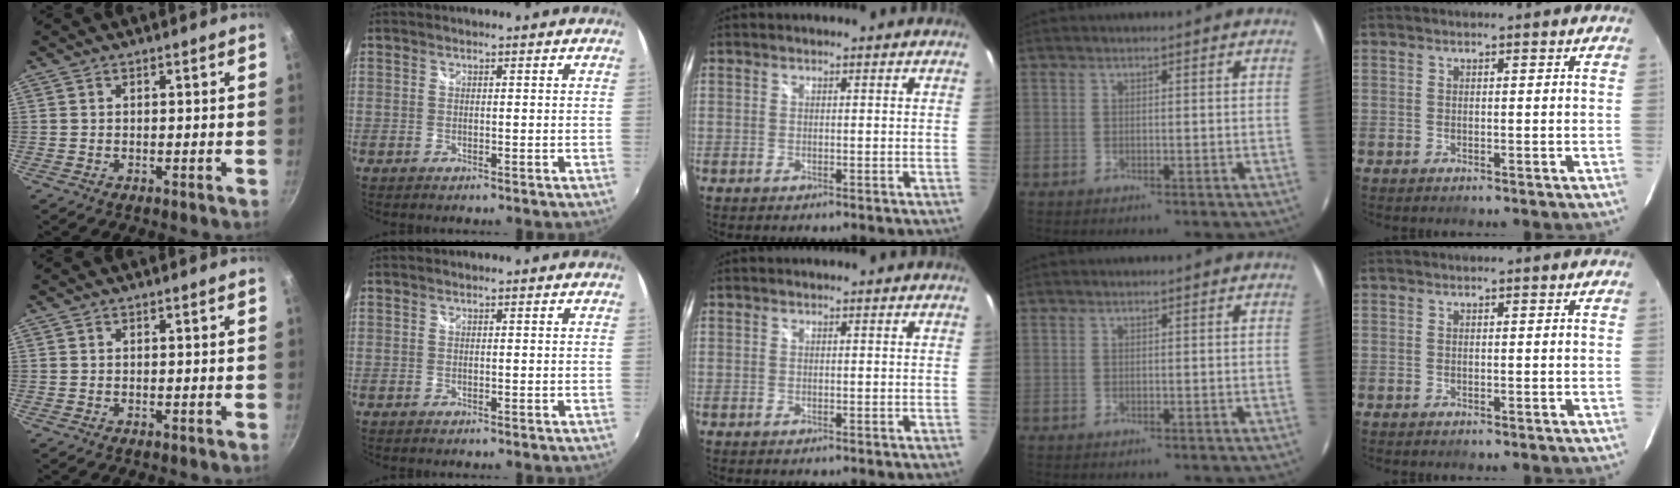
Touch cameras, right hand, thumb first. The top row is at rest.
{}